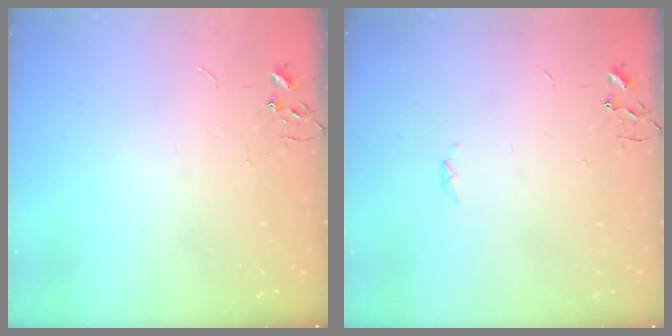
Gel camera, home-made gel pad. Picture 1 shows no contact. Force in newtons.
{"total": 1.7, "press": 1.6, "slide": 0.4}